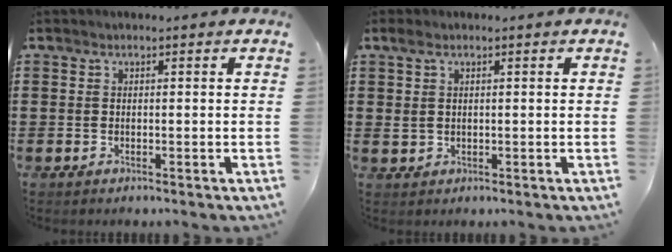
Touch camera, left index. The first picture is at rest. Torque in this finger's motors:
{"motor_torque": [0.34, -0.11, -0.02, 0.01]}